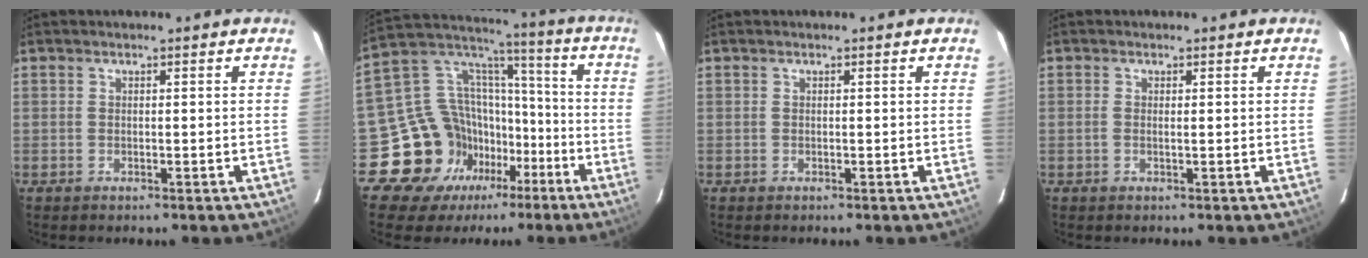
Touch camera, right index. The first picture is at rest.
{"total": 16.6, "force": [-9.7, 13.0, 3.2], "torque": [-0.084, 0.075, -0.157]}
{"total": 0.0}
{"total": 0.6, "force": [0.1, 0.1, 0.6], "torque": [-0.017, 0.000, -0.001]}